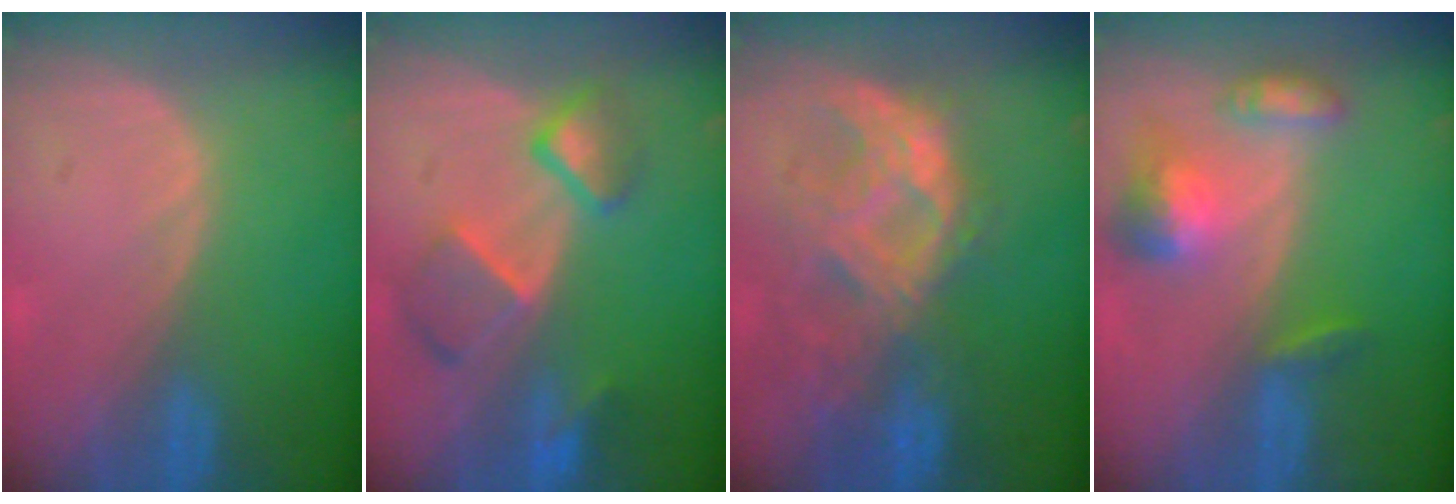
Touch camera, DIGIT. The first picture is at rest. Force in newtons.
{"total": 7.6, "press": 6.7, "slide": 3.5}
{"total": 9.5, "press": 8.9, "slide": 3.5}
{"total": 7.0, "press": 6.5, "slide": 2.6}